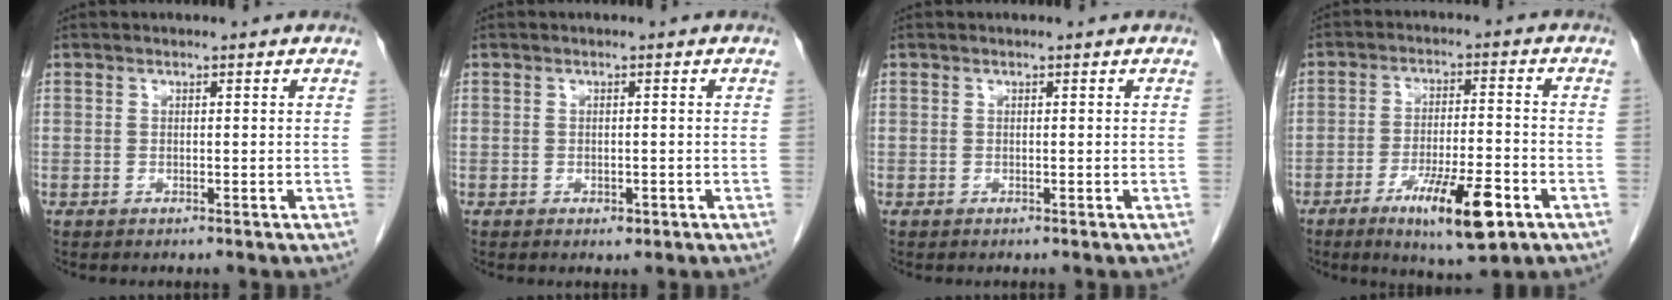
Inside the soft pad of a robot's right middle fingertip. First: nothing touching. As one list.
[{"total": 1.1, "force": [-0.5, 0.7, 0.7], "torque": [-0.009, 0.000, -0.003]}, {"total": 0.0}, {"total": 10.8, "force": [-5.5, 1.7, 9.1], "torque": [-0.155, -0.015, -0.085]}]